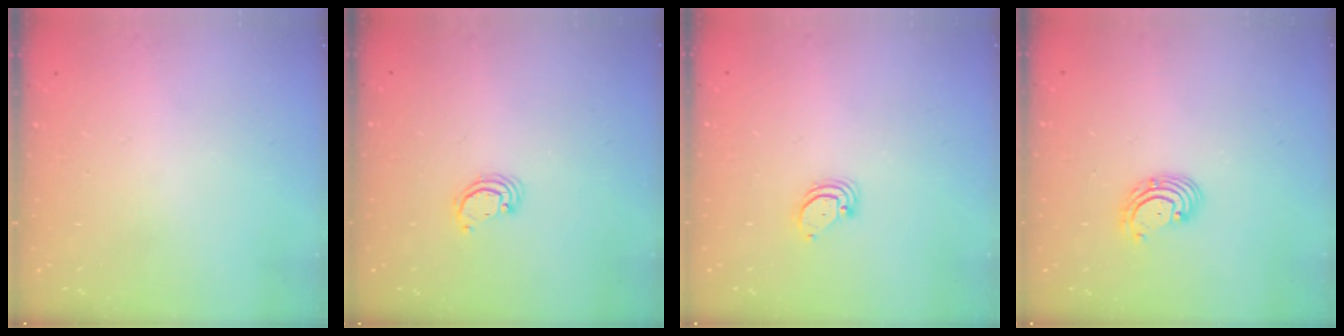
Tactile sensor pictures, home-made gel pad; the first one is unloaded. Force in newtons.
{"total": 2.6, "press": 2.6, "slide": 0.2}
{"total": 2.0, "press": 2.0, "slide": 0.1}
{"total": 2.7, "press": 2.7, "slide": 0.3}